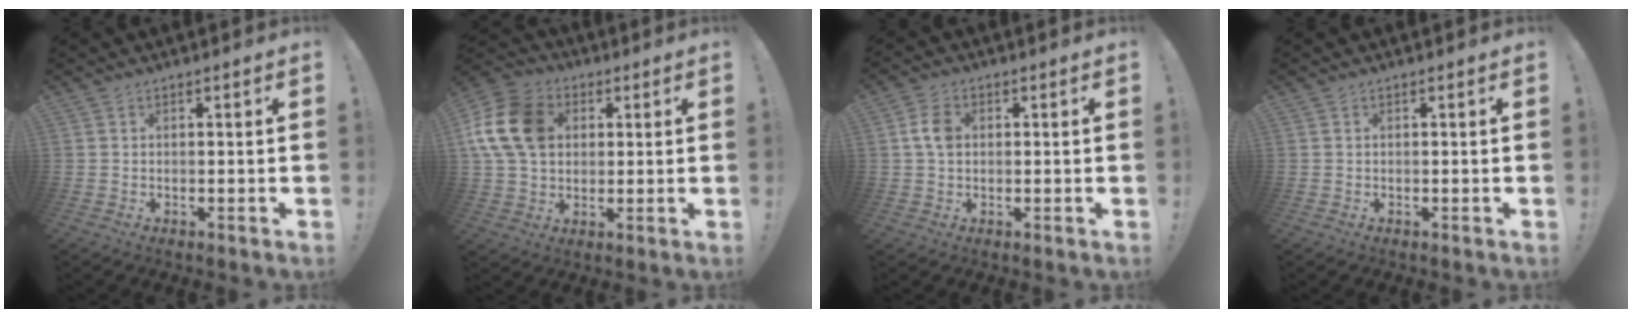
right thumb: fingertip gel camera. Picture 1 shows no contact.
{"total": 17.2, "force": [3.9, 13.2, 10.3], "torque": [-0.173, 0.001, 0.079]}
{"total": 5.7, "force": [0.7, 4.0, 4.0], "torque": [-0.068, 0.006, 0.013]}
{"total": 0.0}